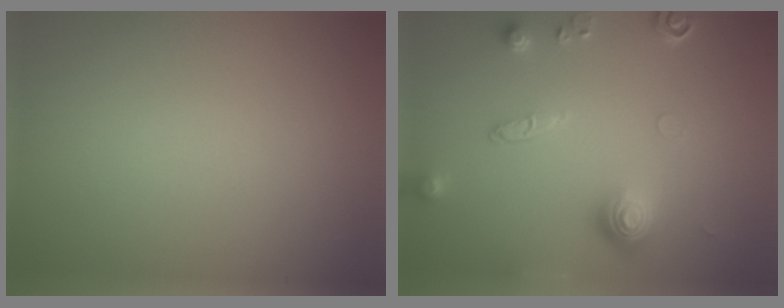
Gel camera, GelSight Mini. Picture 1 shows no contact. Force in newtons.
{"total": 4.2, "press": 3.2, "slide": 2.7}